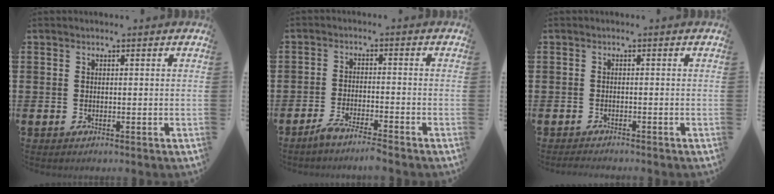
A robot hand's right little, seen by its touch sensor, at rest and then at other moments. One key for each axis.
{"total": 3.5, "fx": -3.0, "fy": -0.3, "fz": 1.8, "tx": -0.037, "ty": -0.003, "tz": -0.056}
{"total": 0.9, "fx": -0.9, "fy": 0.0, "fz": 0.2, "tx": -0.005, "ty": -0.002, "tz": -0.017}